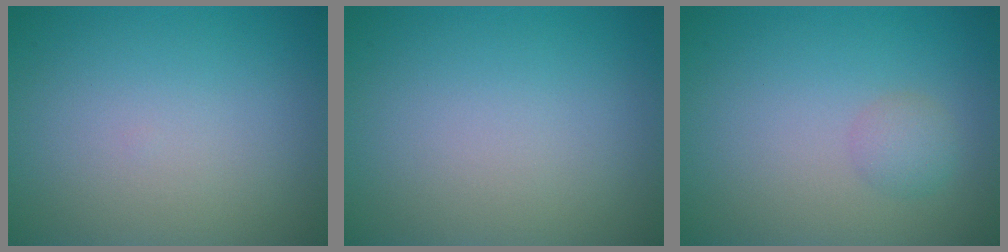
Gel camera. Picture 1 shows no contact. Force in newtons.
{"total": 0.0}
{"total": 1.5, "press": 1.5, "slide": 0.0}